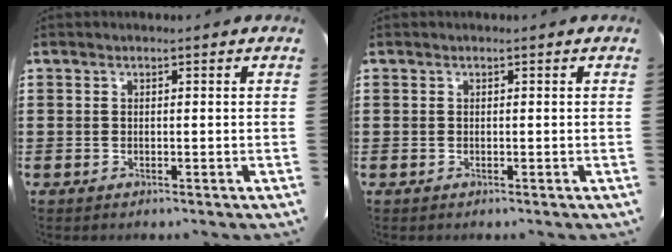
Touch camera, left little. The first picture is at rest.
{"total": 0.0}